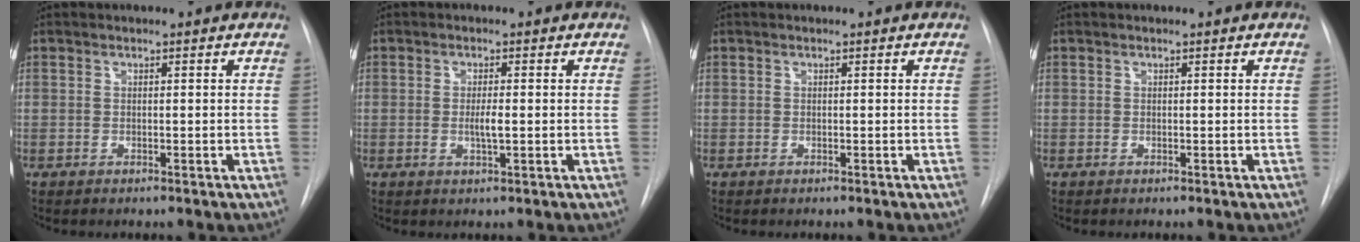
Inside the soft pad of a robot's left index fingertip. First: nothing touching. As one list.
[{"total": 2.4, "force": [-0.9, 0.3, 2.2], "torque": [-0.041, -0.008, -0.015]}, {"total": 0.0}, {"total": 0.0}]